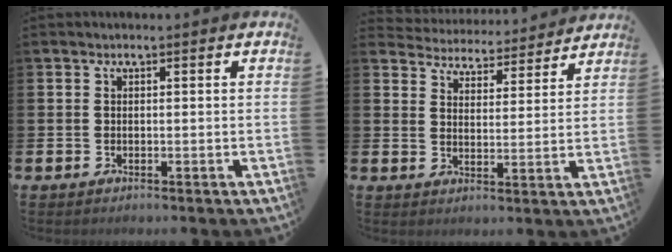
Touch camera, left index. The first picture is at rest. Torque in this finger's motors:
{"motor_torque": [0.37, -0.99, -0.32, -0.14]}